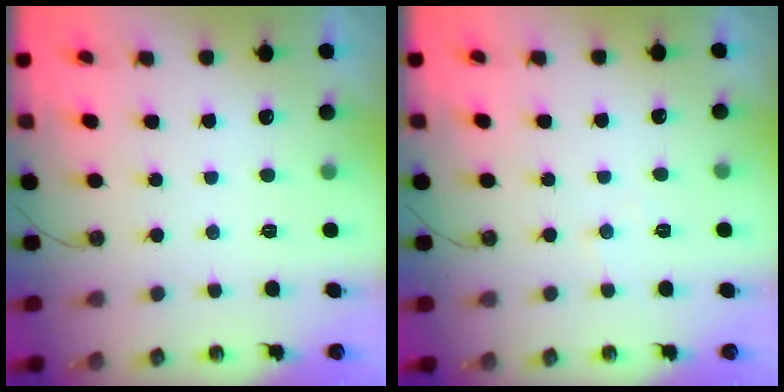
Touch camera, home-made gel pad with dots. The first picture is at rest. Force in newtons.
{"total": 4.7, "press": 4.6, "slide": 0.6}